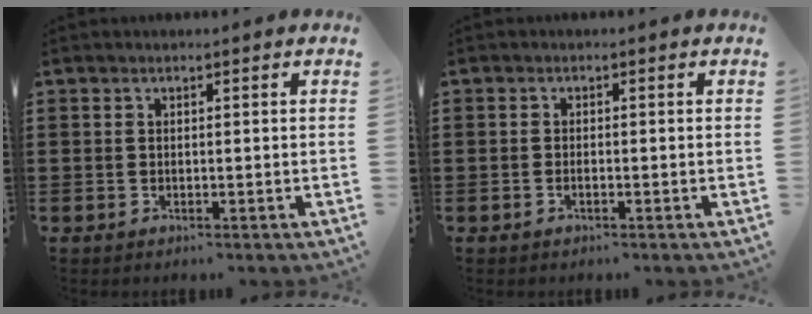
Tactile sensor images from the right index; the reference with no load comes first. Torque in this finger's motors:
{"motor_torque": [-0.50, 0.88, -0.02, -0.01]}